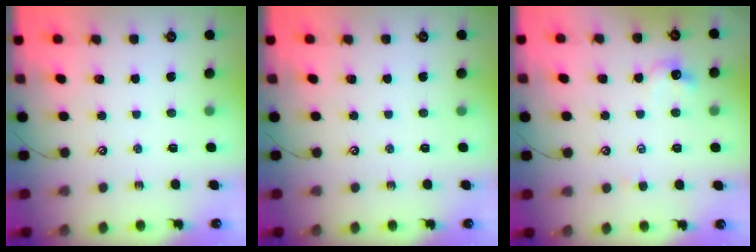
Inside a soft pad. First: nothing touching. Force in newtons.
{"total": 0.0}
{"total": 1.9, "press": 1.9, "slide": 0.5}